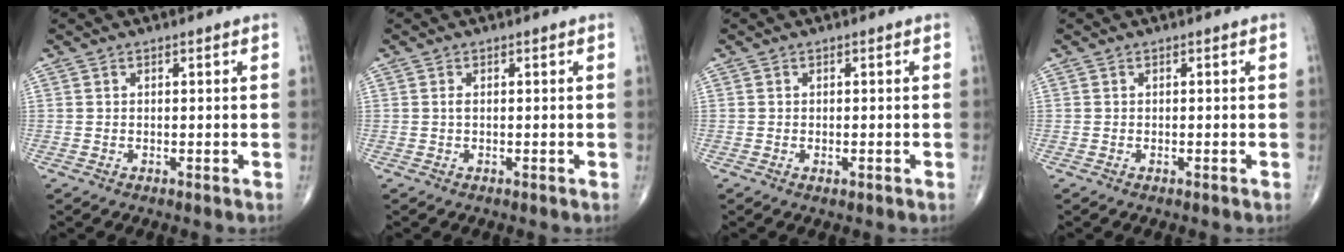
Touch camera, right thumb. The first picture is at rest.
{"total": 0.5, "force": [0.0, 0.2, 0.5], "torque": [-0.014, -0.001, -0.001]}
{"total": 0.7, "force": [-0.3, 0.2, 0.6], "torque": [-0.010, 0.000, -0.004]}
{"total": 0.0}